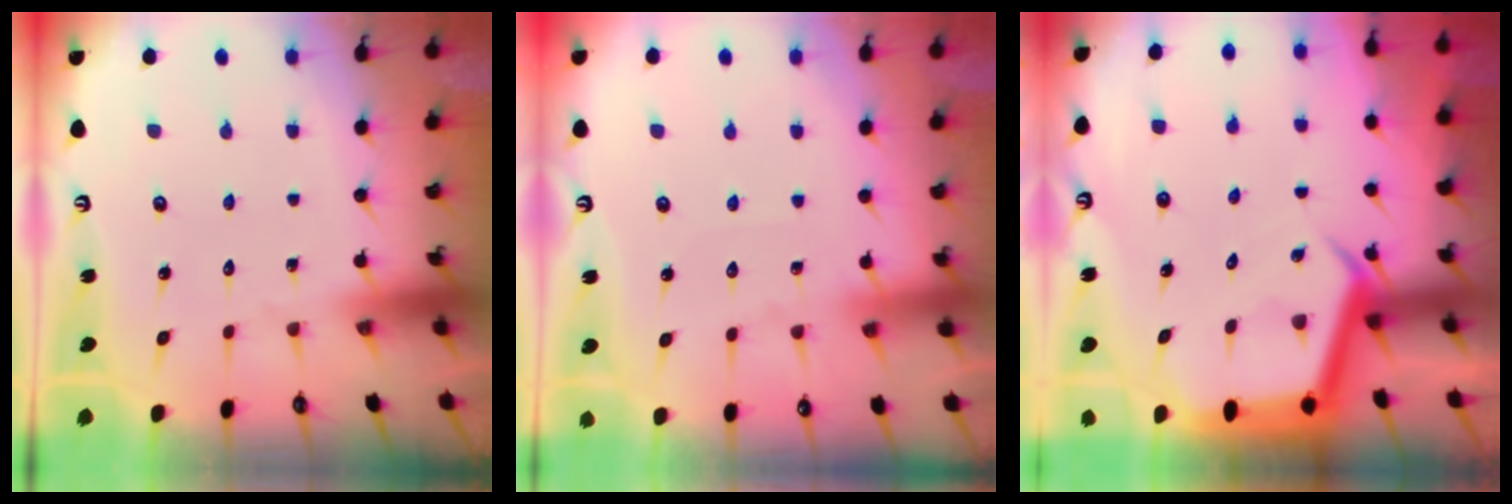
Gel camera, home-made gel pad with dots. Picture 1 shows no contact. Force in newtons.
{"total": 3.5, "press": 3.5, "slide": 0.5}
{"total": 5.5, "press": 5.5, "slide": 0.3}